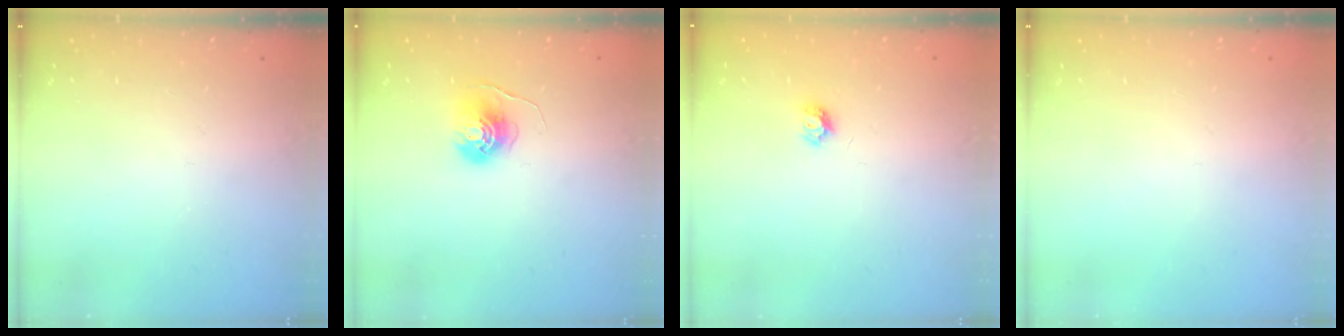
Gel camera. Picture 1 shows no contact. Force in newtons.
{"total": 6.7, "press": 6.7, "slide": 0.3}
{"total": 5.3, "press": 5.2, "slide": 0.4}
{"total": 0.0}